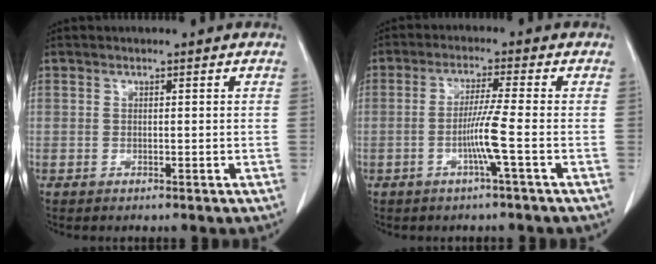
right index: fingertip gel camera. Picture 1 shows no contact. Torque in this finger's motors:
{"motor_torque": [0.64, 0.13, 0.35, 0.09]}